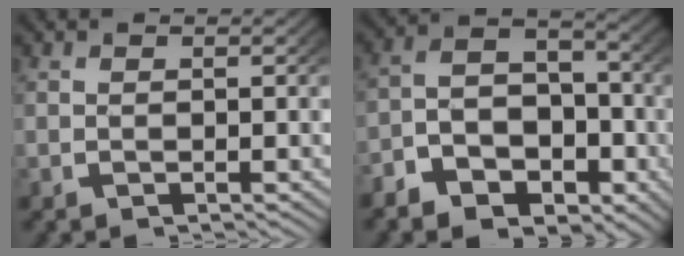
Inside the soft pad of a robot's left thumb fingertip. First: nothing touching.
{"total": 9.0, "force": [-3.2, 6.8, 5.0], "torque": [-0.084, -0.027, -0.051]}